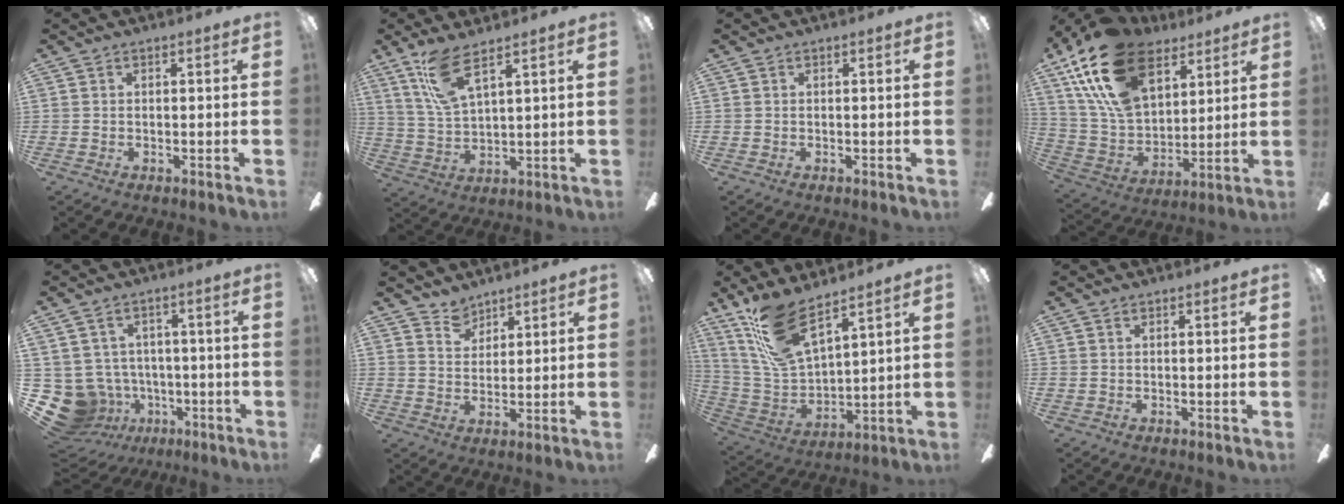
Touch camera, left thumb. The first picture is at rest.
{"total": 10.2, "force": [6.7, 2.8, 7.2], "torque": [-0.152, -0.014, 0.125]}
{"total": 0.0}
{"total": 22.9, "force": [12.9, 13.3, 13.5], "torque": [-0.284, -0.049, 0.231]}
{"total": 11.4, "force": [-3.6, 10.1, 3.9], "torque": [-0.125, 0.011, -0.053]}
{"total": 4.8, "force": [4.2, 2.4, 0.2], "torque": [-0.003, -0.021, 0.078]}
{"total": 16.9, "force": [12.1, 5.7, 10.4], "torque": [-0.238, -0.057, 0.218]}
{"total": 0.0}